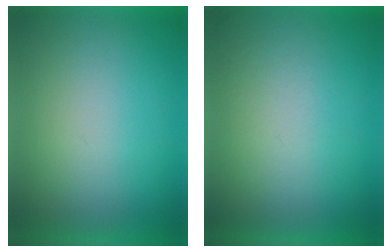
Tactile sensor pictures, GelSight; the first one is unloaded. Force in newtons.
{"total": 4.3}